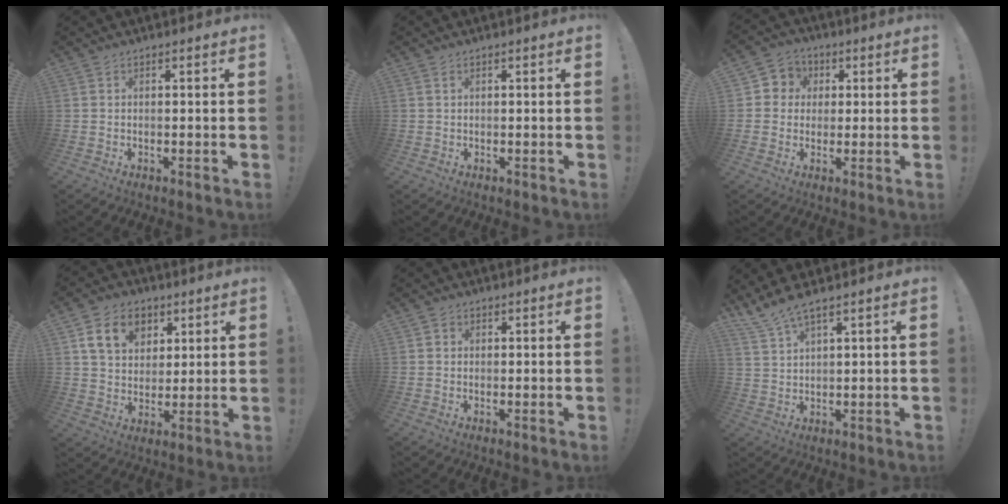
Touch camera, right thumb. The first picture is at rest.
{"total": 1.0, "force": [0.3, 0.9, 0.1], "torque": [0.004, -0.001, 0.003]}
{"total": 6.1, "force": [-0.1, 6.0, 1.3], "torque": [-0.020, 0.010, 0.002]}
{"total": 12.3, "force": [5.6, 9.2, 5.9], "torque": [-0.090, -0.015, 0.108]}
{"total": 1.2, "force": [0.2, 1.1, 0.2], "torque": [0.002, 0.001, 0.002]}
{"total": 5.4, "force": [4.4, 0.2, 3.2], "torque": [-0.073, -0.021, 0.081]}